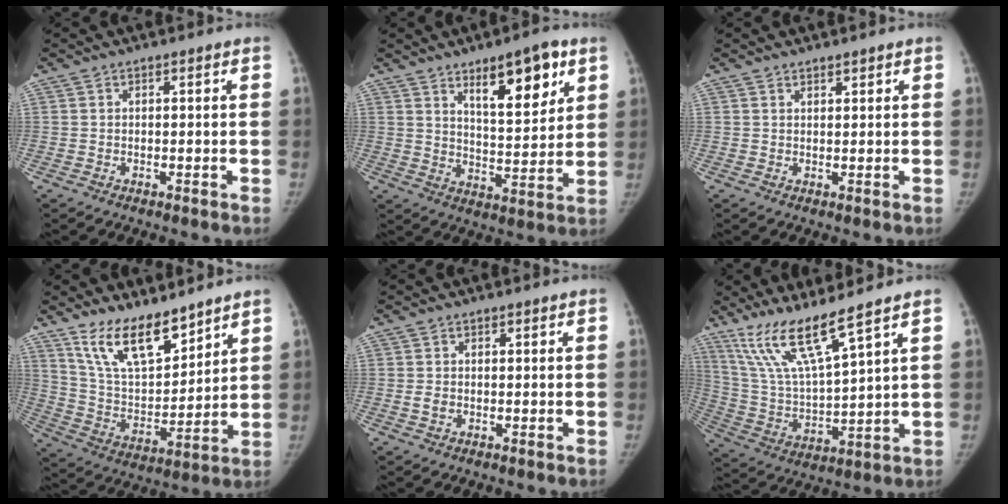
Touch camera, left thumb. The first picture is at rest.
{"total": 13.0, "force": [7.1, 4.6, 9.9], "torque": [-0.118, -0.043, 0.114]}
{"total": 1.0, "force": [1.0, 0.3, 0.2], "torque": [0.005, -0.007, 0.016]}
{"total": 14.6, "force": [11.0, 5.5, 7.8], "torque": [-0.104, -0.070, 0.216]}
{"total": 1.3, "force": [-0.1, 1.1, 0.8], "torque": [-0.012, -0.001, 0.001]}
{"total": 13.5, "force": [9.8, 0.8, 9.3], "torque": [-0.177, -0.055, 0.207]}